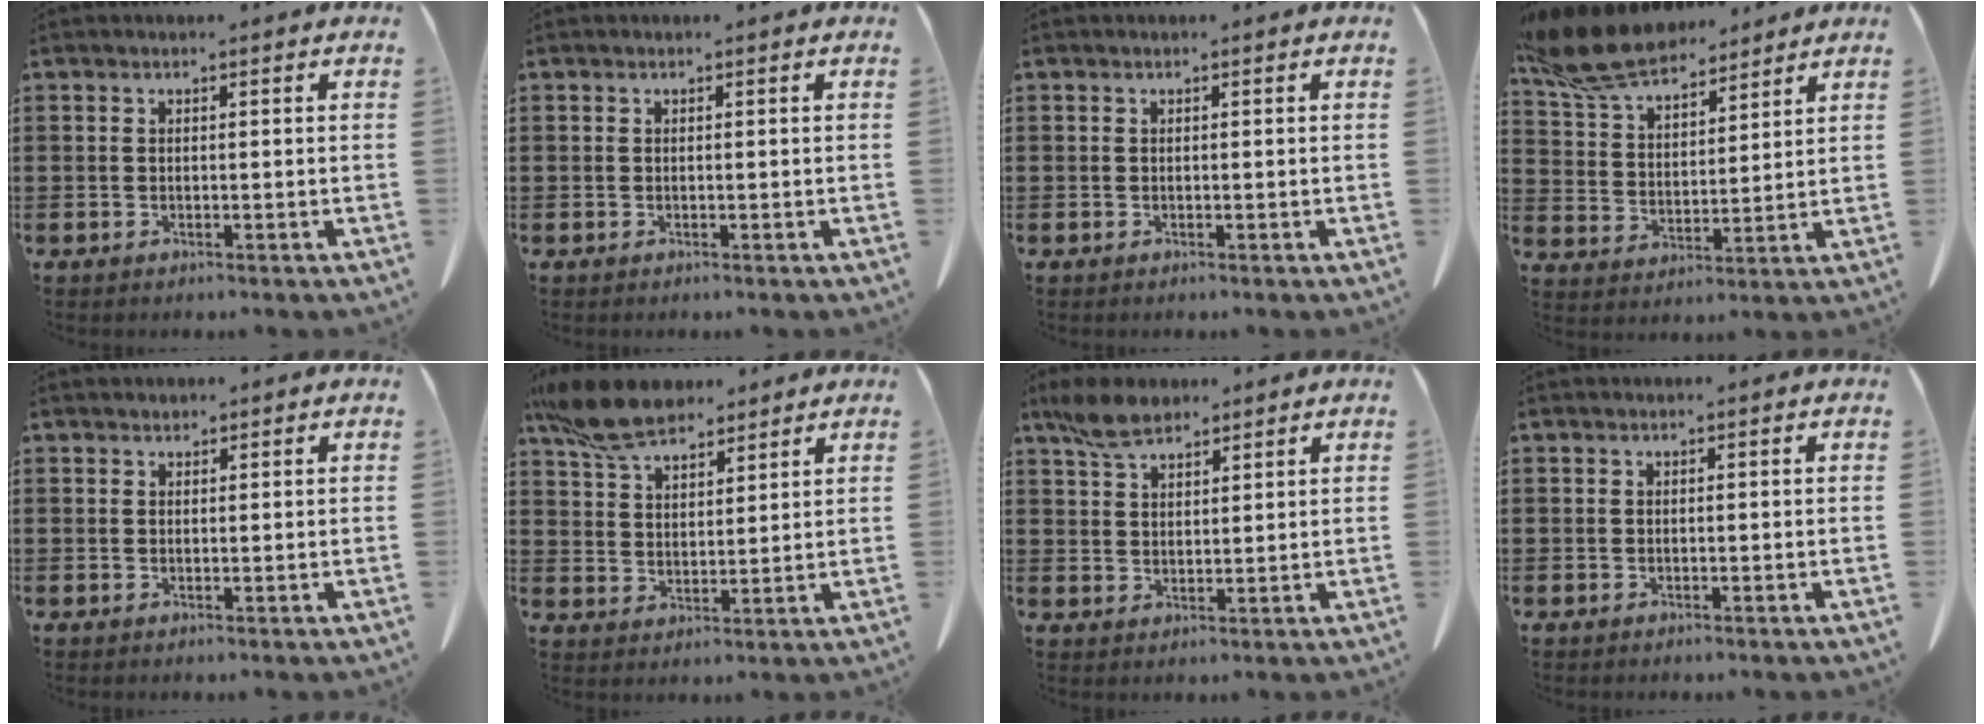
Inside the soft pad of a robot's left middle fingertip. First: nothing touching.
{"total": 0.0}
{"total": 0.0}
{"total": 10.8, "force": [9.5, 2.9, 4.3], "torque": [-0.121, -0.033, 0.180]}
{"total": 1.0, "force": [0.9, 0.3, 0.1], "torque": [-0.005, -0.002, 0.020]}
{"total": 10.0, "force": [8.2, 3.6, 4.5], "torque": [-0.116, -0.013, 0.157]}
{"total": 5.7, "force": [4.4, 2.6, 2.5], "torque": [-0.064, 0.000, 0.085]}
{"total": 0.0}